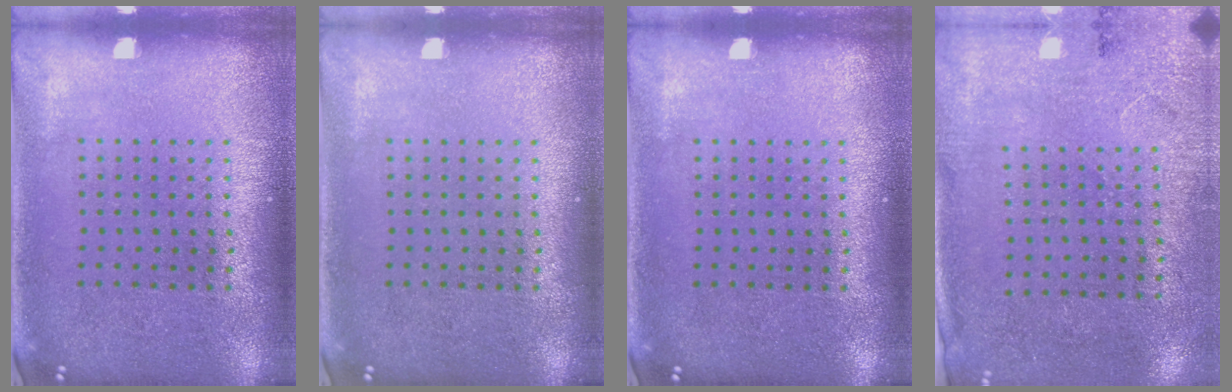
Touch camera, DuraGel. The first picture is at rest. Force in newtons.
{"total": 0.0}
{"total": 0.0}
{"total": 2.6, "press": 2.2, "slide": 1.5}